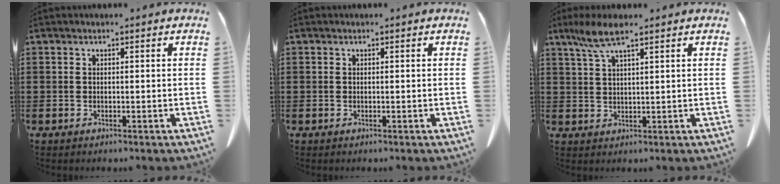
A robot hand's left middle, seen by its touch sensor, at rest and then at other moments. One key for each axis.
{"total": 0.0}
{"total": 5.1, "fx": 3.3, "fy": 0.6, "fz": 3.9, "tx": -0.089, "ty": -0.001, "tz": 0.057}